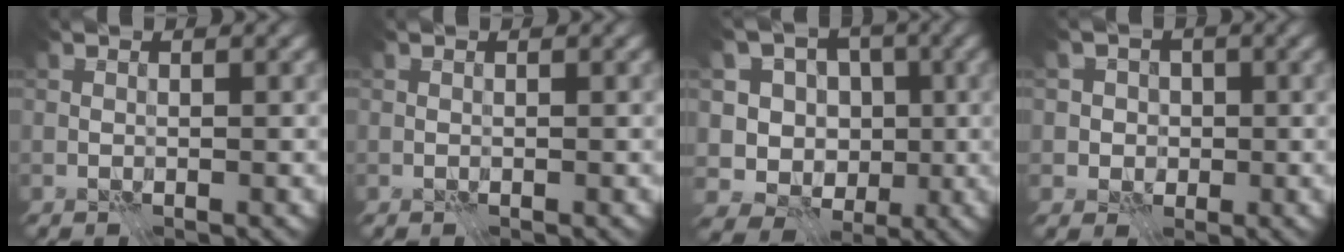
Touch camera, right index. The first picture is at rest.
{"total": 0.0}
{"total": 8.3, "force": [-0.9, 7.7, 3.1], "torque": [-0.044, 0.027, -0.045]}
{"total": 2.8, "force": [0.1, 2.7, 1.0], "torque": [0.007, 0.007, -0.011]}